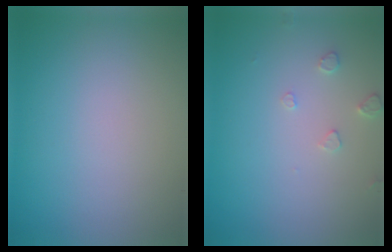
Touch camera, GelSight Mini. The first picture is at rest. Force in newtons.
{"total": 1.2, "press": 1.2, "slide": 0.2}